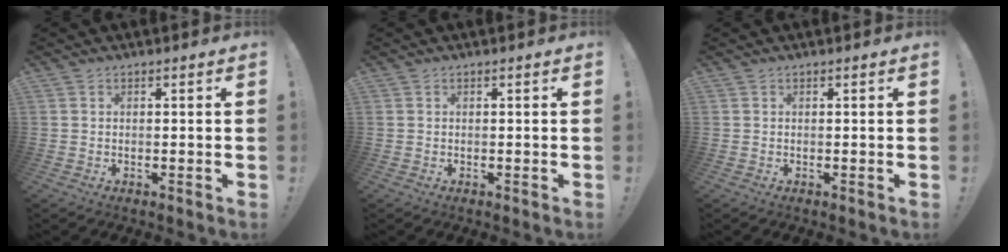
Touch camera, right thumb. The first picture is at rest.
{"total": 0.0}
{"total": 0.0}